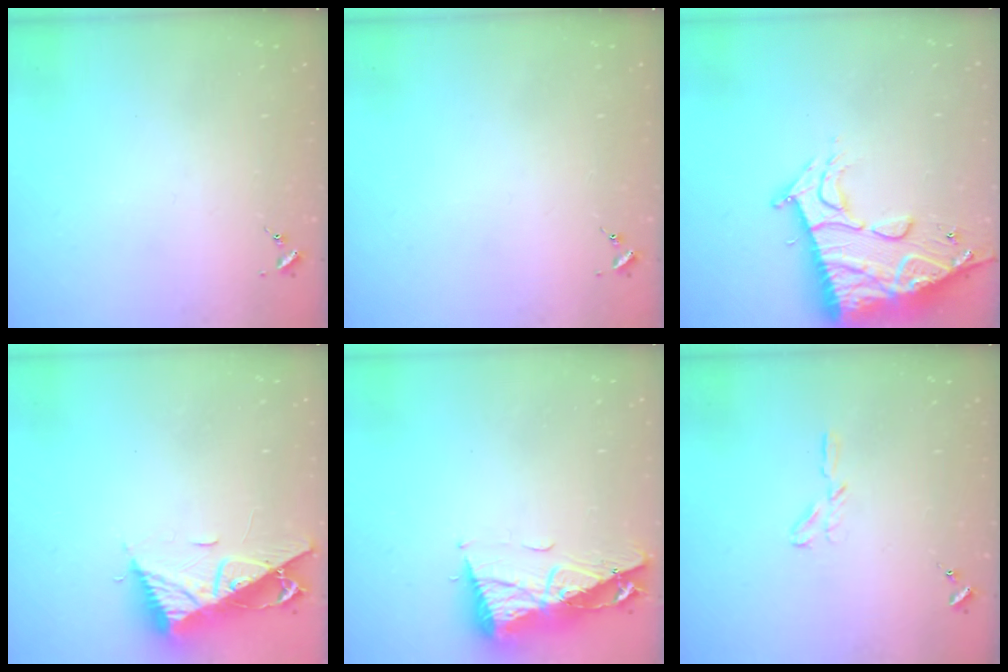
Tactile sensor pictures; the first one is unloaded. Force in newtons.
{"total": 0.0}
{"total": 18.9, "press": 18.8, "slide": 1.8}
{"total": 11.7, "press": 11.6, "slide": 0.9}
{"total": 11.0, "press": 10.9, "slide": 1.3}
{"total": 3.8, "press": 3.8, "slide": 0.3}